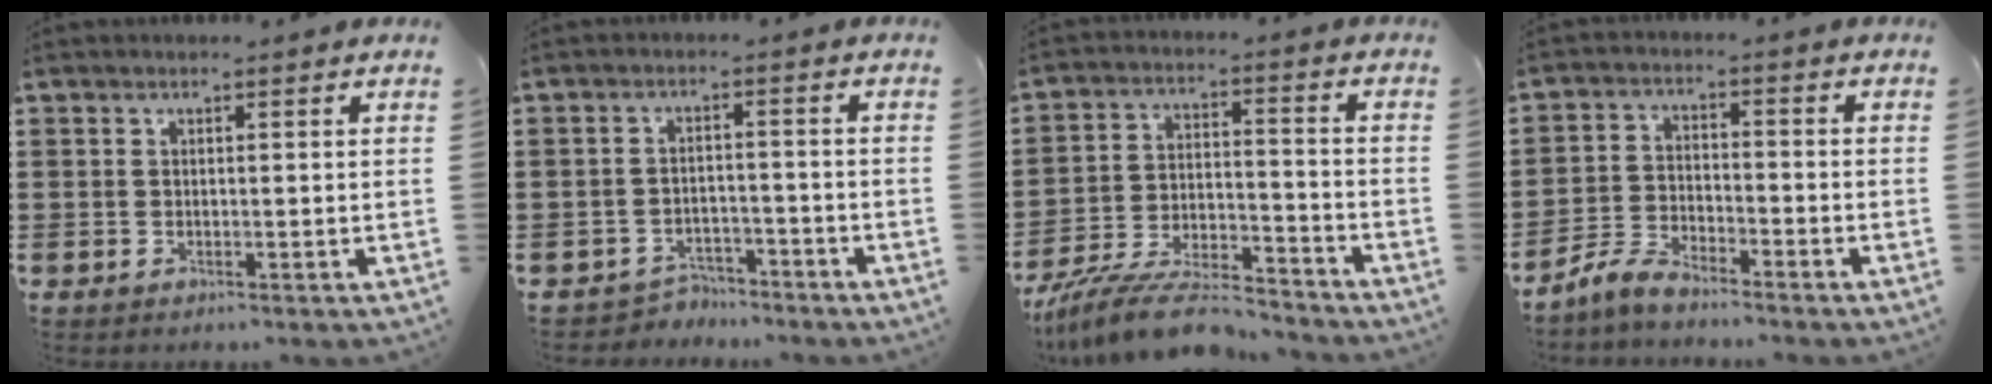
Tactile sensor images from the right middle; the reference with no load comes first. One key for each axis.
{"total": 3.1, "fx": -3.0, "fy": 0.7, "fz": -0.2, "tx": -0.007, "ty": 0.001, "tz": -0.066}
{"total": 10.6, "fx": -9.5, "fy": 1.4, "fz": 4.3, "tx": -0.083, "ty": 0.020, "tz": -0.186}
{"total": 4.6, "fx": -4.4, "fy": 0.5, "fz": 1.4, "tx": -0.047, "ty": 0.000, "tz": -0.093}